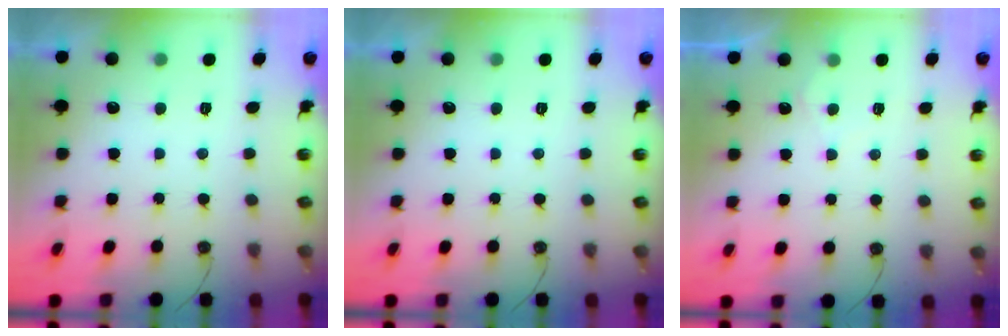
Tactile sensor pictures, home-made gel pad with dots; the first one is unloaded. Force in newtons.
{"total": 0.0}
{"total": 3.3, "press": 3.2, "slide": 0.5}